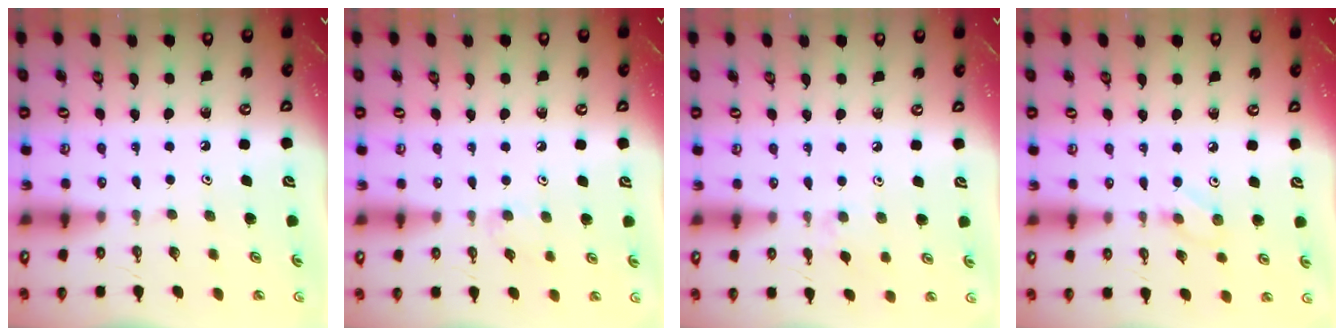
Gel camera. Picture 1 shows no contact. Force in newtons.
{"total": 4.1, "press": 4.1, "slide": 0.6}
{"total": 4.7, "press": 4.6, "slide": 0.8}
{"total": 5.0, "press": 4.9, "slide": 0.6}